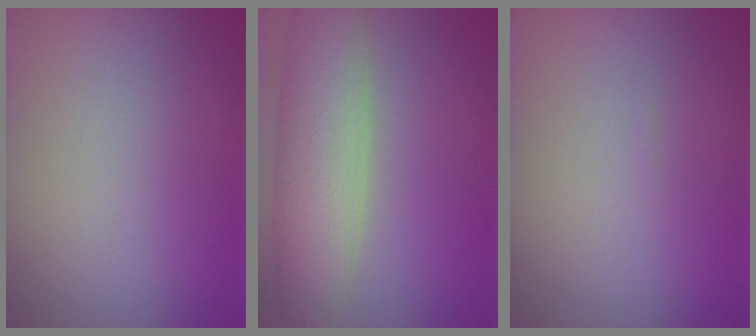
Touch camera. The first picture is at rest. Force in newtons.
{"total": 7.5, "press": 7.5, "slide": 0.6}
{"total": 0.0}